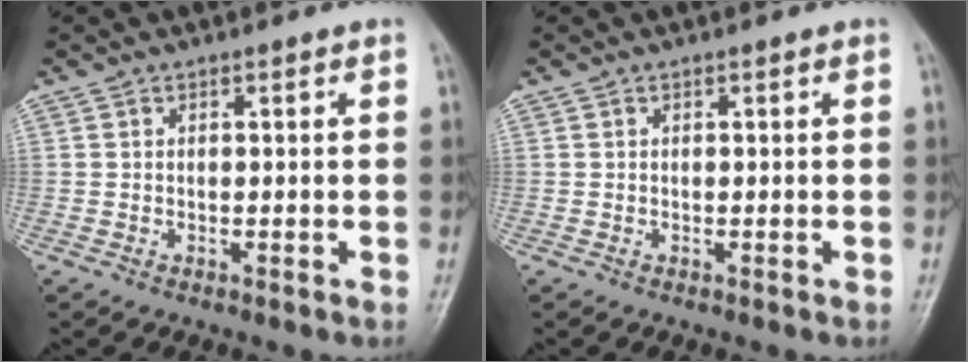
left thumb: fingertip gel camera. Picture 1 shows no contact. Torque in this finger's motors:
{"motor_torque": [0.00, 0.00, -0.03, 0.03, 0.00]}